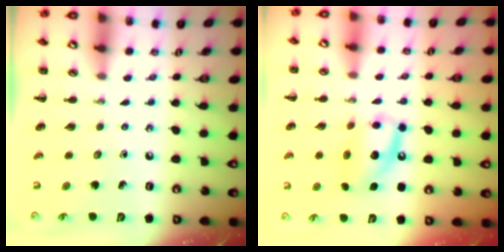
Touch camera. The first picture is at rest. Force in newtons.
{"total": 13.5, "press": 13.4, "slide": 2.0}